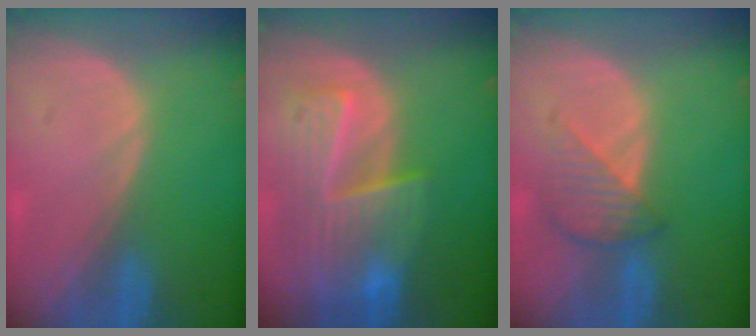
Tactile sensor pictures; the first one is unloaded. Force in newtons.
{"total": 9.6, "press": 8.4, "slide": 4.8}
{"total": 4.6, "press": 4.3, "slide": 1.7}